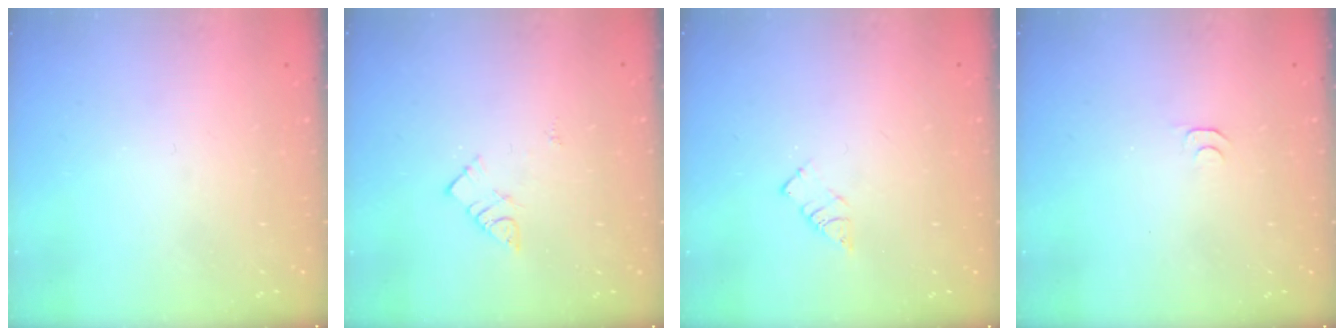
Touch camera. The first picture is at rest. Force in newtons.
{"total": 5.6, "press": 5.6, "slide": 0.1}
{"total": 3.6, "press": 3.6, "slide": 0.4}
{"total": 3.5, "press": 3.4, "slide": 0.4}